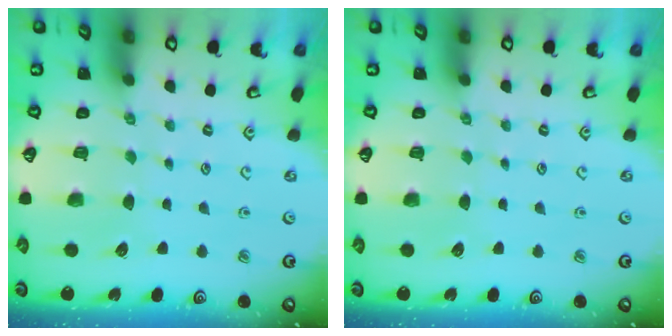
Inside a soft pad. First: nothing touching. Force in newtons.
{"total": 0.0}